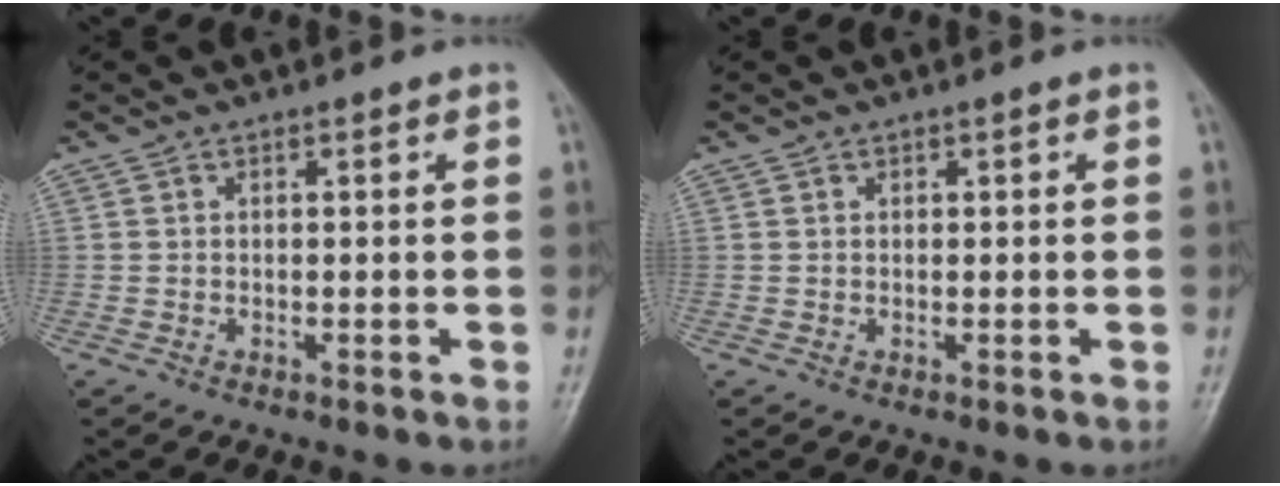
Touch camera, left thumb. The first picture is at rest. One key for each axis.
{"total": 0.0}